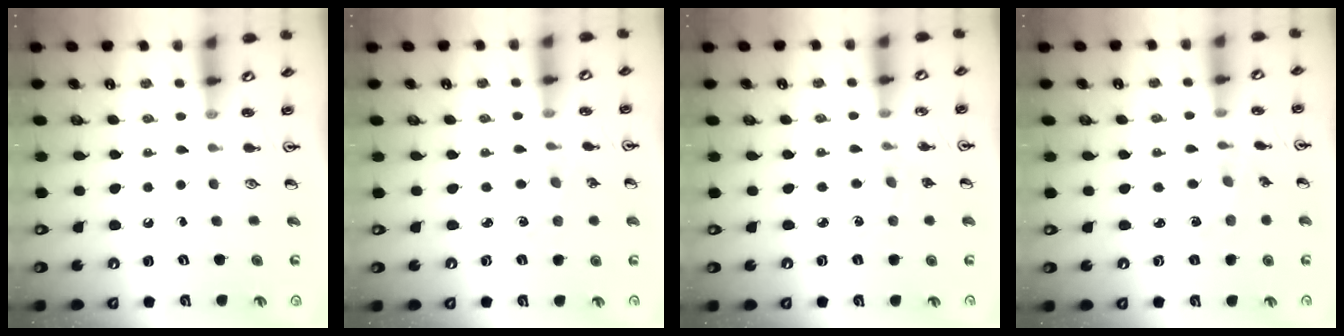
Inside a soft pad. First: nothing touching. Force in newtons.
{"total": 1.0, "press": 0.9, "slide": 0.2}
{"total": 4.5, "press": 4.5, "slide": 0.5}
{"total": 1.7, "press": 1.6, "slide": 0.3}